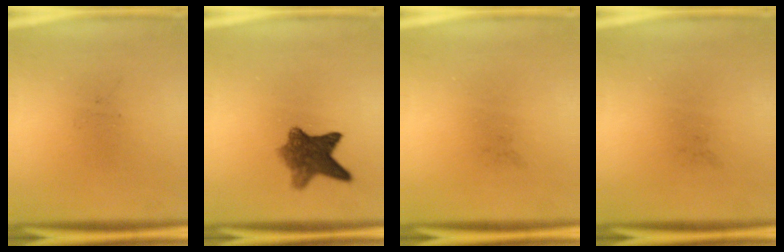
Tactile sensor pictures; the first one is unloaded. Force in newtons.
{"total": 7.1}
{"total": 0.0}
{"total": 0.0}